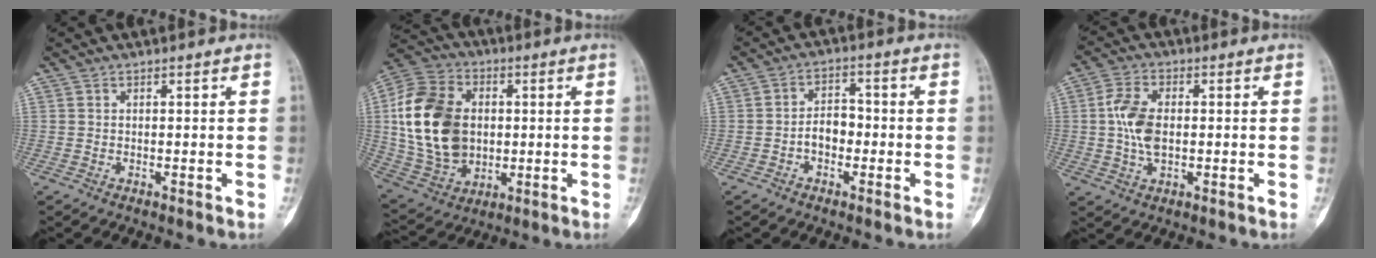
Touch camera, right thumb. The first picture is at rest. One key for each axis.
{"total": 20.6, "fx": 1.5, "fy": 14.8, "fz": 14.2, "tx": -0.260, "ty": 0.007, "tz": 0.035}
{"total": 4.9, "fx": -1.4, "fy": 3.4, "fz": 3.3, "tx": -0.038, "ty": 0.023, "tz": -0.032}
{"total": 7.9, "fx": 0.2, "fy": 4.5, "fz": 6.5, "tx": -0.130, "ty": 0.007, "tz": 0.000}